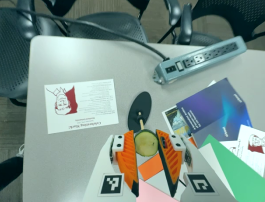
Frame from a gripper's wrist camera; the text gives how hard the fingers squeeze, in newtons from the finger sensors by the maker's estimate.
{"total": 6.1, "left": 5.4, "right": 6.8}